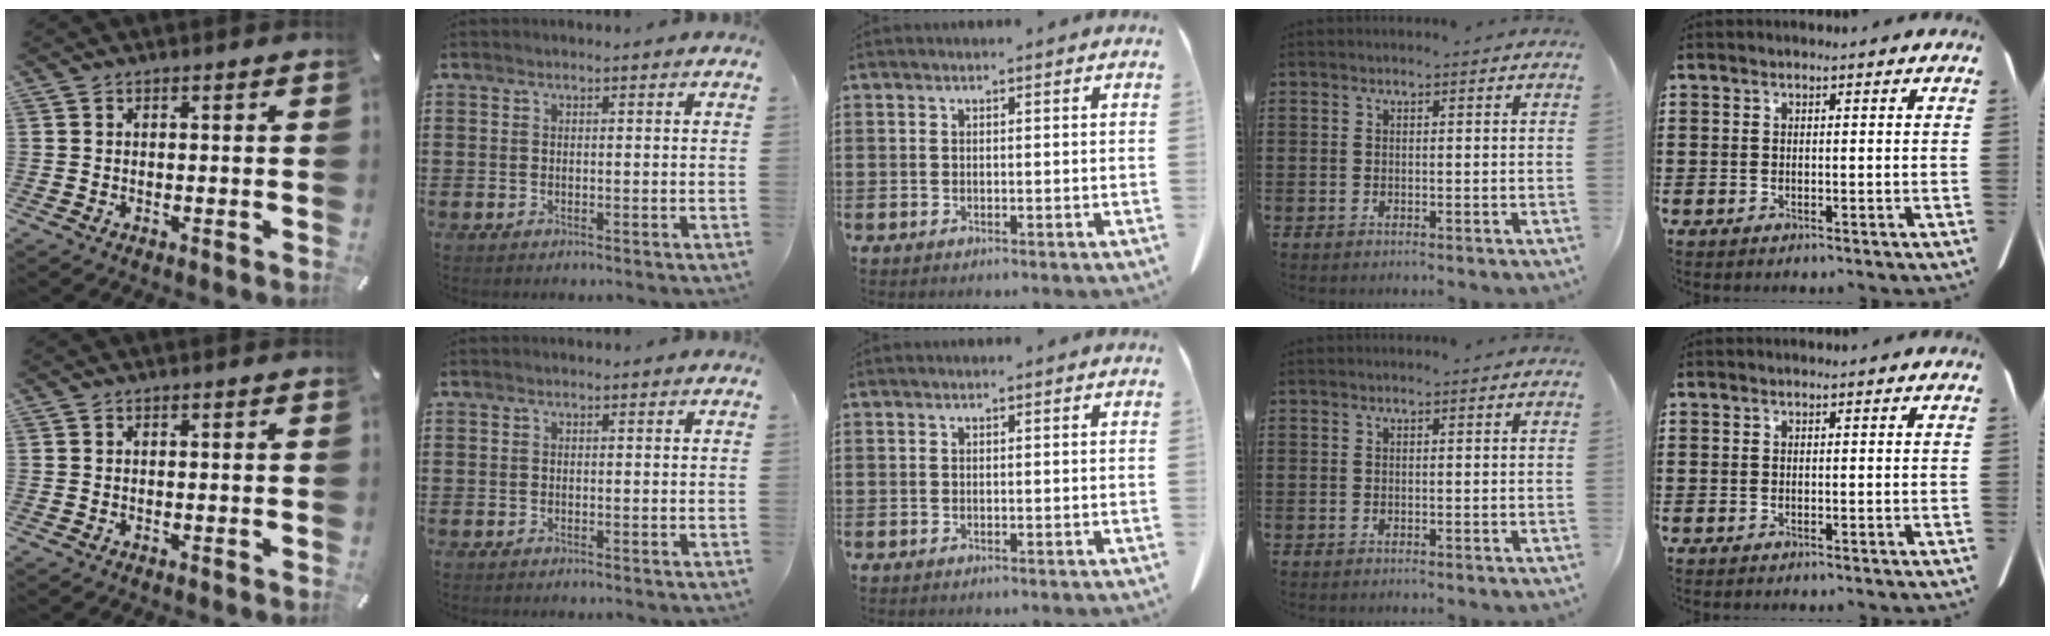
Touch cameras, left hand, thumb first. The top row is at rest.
{}